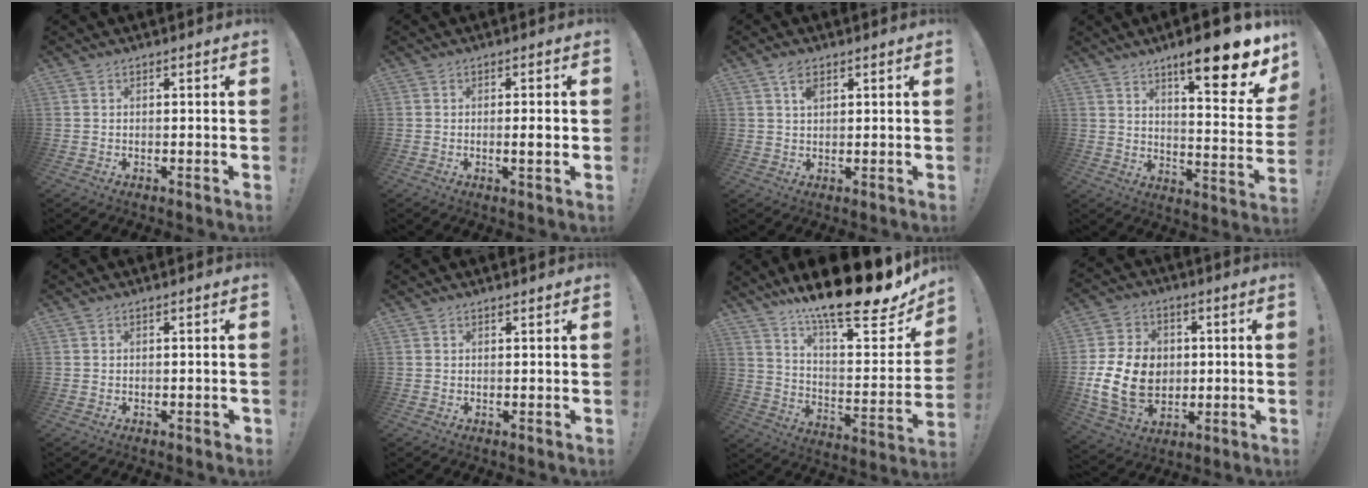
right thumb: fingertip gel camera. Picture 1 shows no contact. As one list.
[{"total": 4.1, "force": [-0.3, 0.3, 4.1], "torque": [-0.054, -0.009, -0.008]}, {"total": 3.7, "force": [1.9, 1.9, 2.5], "torque": [-0.039, -0.004, 0.031]}, {"total": 18.2, "force": [10.9, 3.6, 14.2], "torque": [-0.193, -0.078, 0.160]}, {"total": 0.8, "force": [-0.5, 0.3, 0.6], "torque": [-0.010, 0.002, -0.009]}, {"total": 0.6, "force": [0.5, -0.2, 0.2], "torque": [0.003, -0.003, 0.008]}, {"total": 20.3, "force": [16.0, 2.9, 12.2], "torque": [-0.191, -0.129, 0.260]}, {"total": 17.8, "force": [-1.4, 13.4, 11.6], "torque": [-0.215, 0.009, -0.012]}]